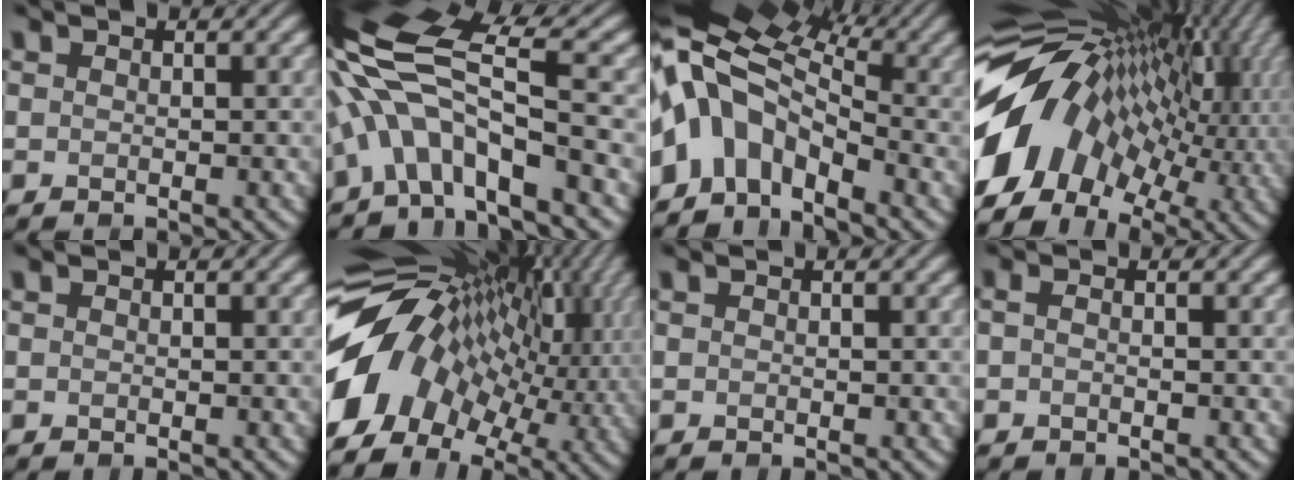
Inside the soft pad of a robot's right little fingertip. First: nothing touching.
{"total": 10.7, "force": [-2.0, 3.7, 9.9], "torque": [-0.186, 0.022, -0.046]}
{"total": 9.5, "force": [-1.6, 5.5, 7.5], "torque": [-0.128, 0.021, -0.058]}
{"total": 16.2, "force": [-0.9, 10.4, 12.4], "torque": [-0.233, 0.011, -0.020]}
{"total": 0.0}
{"total": 15.1, "force": [0.1, 10.2, 11.2], "torque": [-0.230, 0.015, -0.002]}
{"total": 0.0}
{"total": 0.7, "force": [-0.2, 0.2, 0.6], "torque": [-0.015, -0.005, -0.006]}